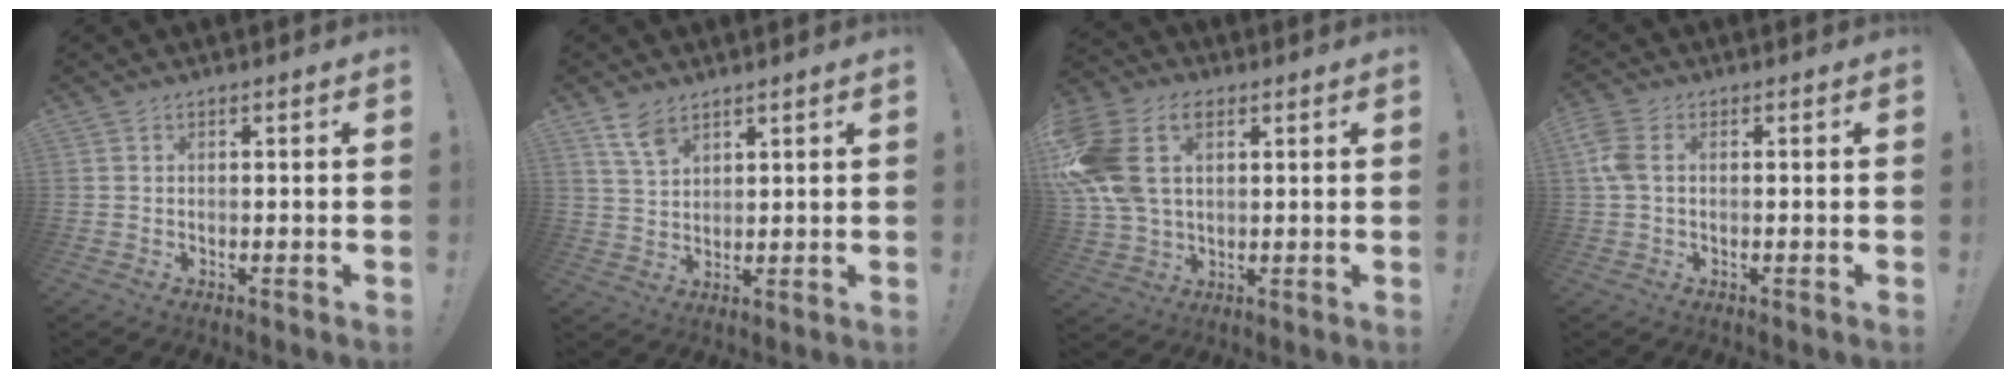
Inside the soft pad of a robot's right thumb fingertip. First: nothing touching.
{"total": 6.8, "force": [4.6, 3.7, 3.4], "torque": [-0.063, -0.020, 0.089]}
{"total": 16.5, "force": [5.4, 11.1, 10.9], "torque": [-0.221, -0.016, 0.103]}
{"total": 4.9, "force": [0.8, 2.9, 3.8], "torque": [-0.096, 0.004, 0.015]}